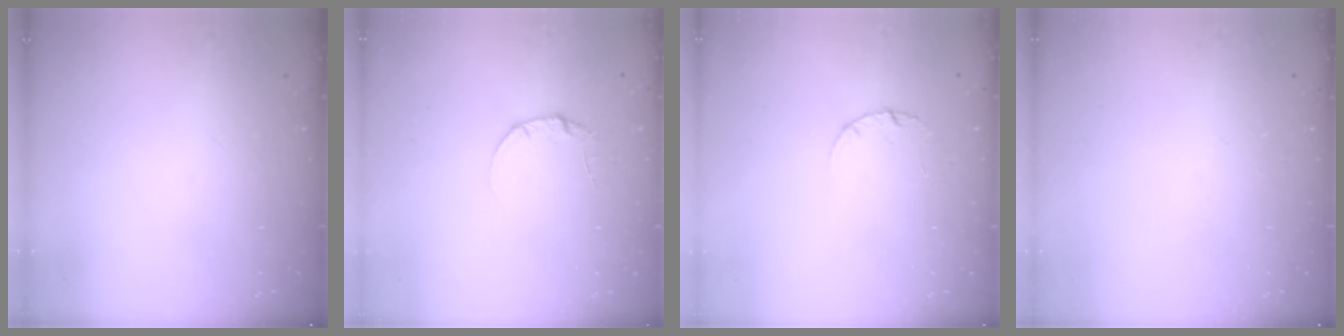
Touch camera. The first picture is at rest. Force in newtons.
{"total": 4.0, "press": 4.0, "slide": 0.4}
{"total": 2.5, "press": 2.5, "slide": 0.3}
{"total": 0.0}